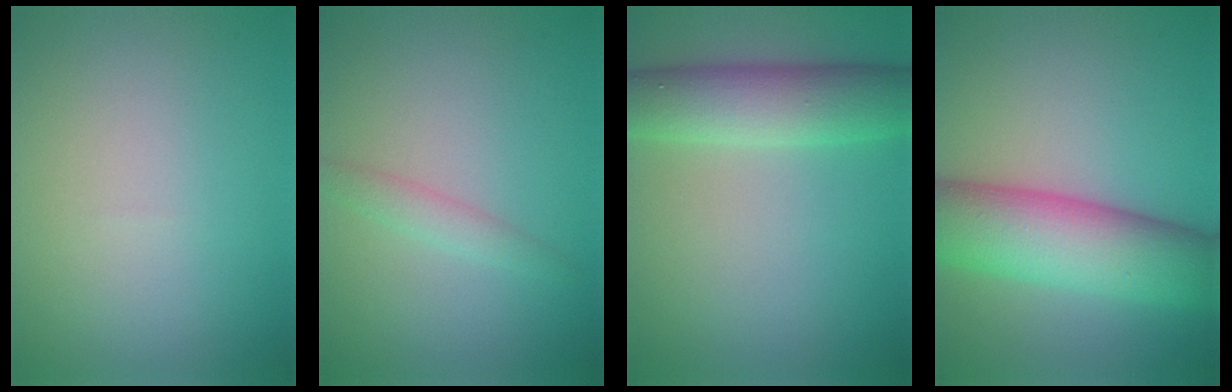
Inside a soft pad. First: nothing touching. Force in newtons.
{"total": 1.6, "press": 1.6, "slide": 0.0}
{"total": 5.9, "press": 5.8, "slide": 0.3}
{"total": 9.9, "press": 9.8, "slide": 0.4}